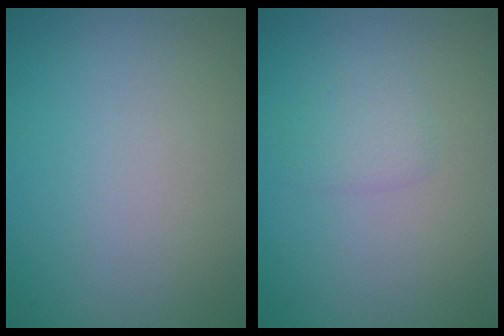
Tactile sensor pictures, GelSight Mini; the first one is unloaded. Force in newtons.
{"total": 1.3, "press": 1.3, "slide": 0.0}